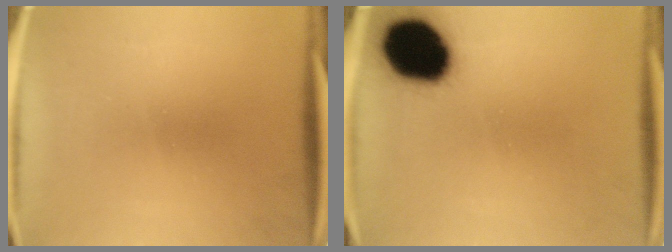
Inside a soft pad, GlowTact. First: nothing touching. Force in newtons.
{"total": 17.5}